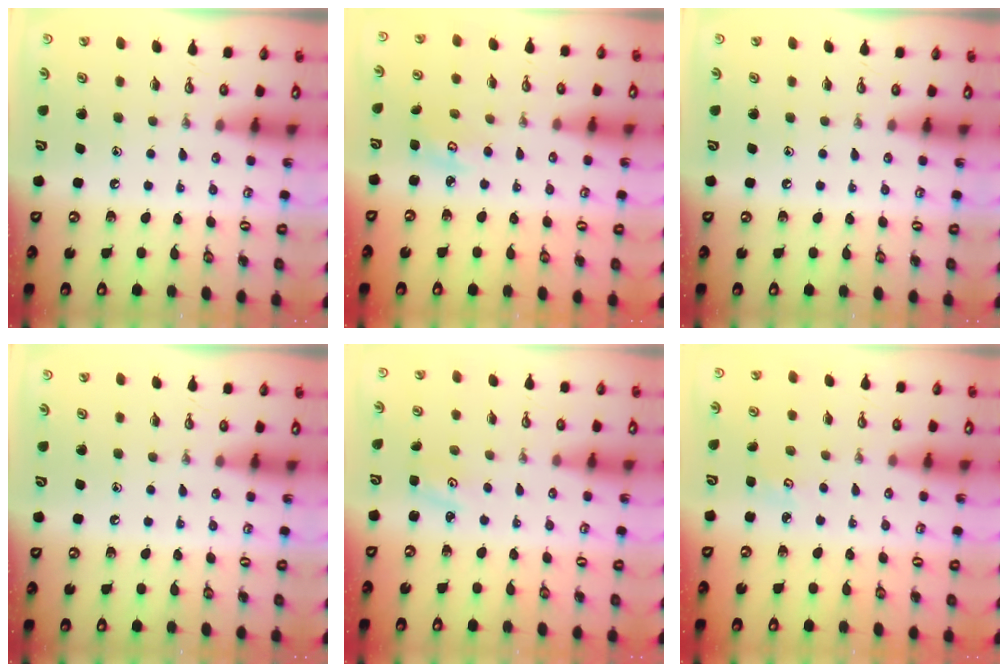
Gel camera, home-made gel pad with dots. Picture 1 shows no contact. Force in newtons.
{"total": 3.1, "press": 3.1, "slide": 0.4}
{"total": 0.0}
{"total": 0.0}
{"total": 1.8, "press": 1.7, "slide": 0.3}
{"total": 2.8, "press": 2.8, "slide": 0.3}